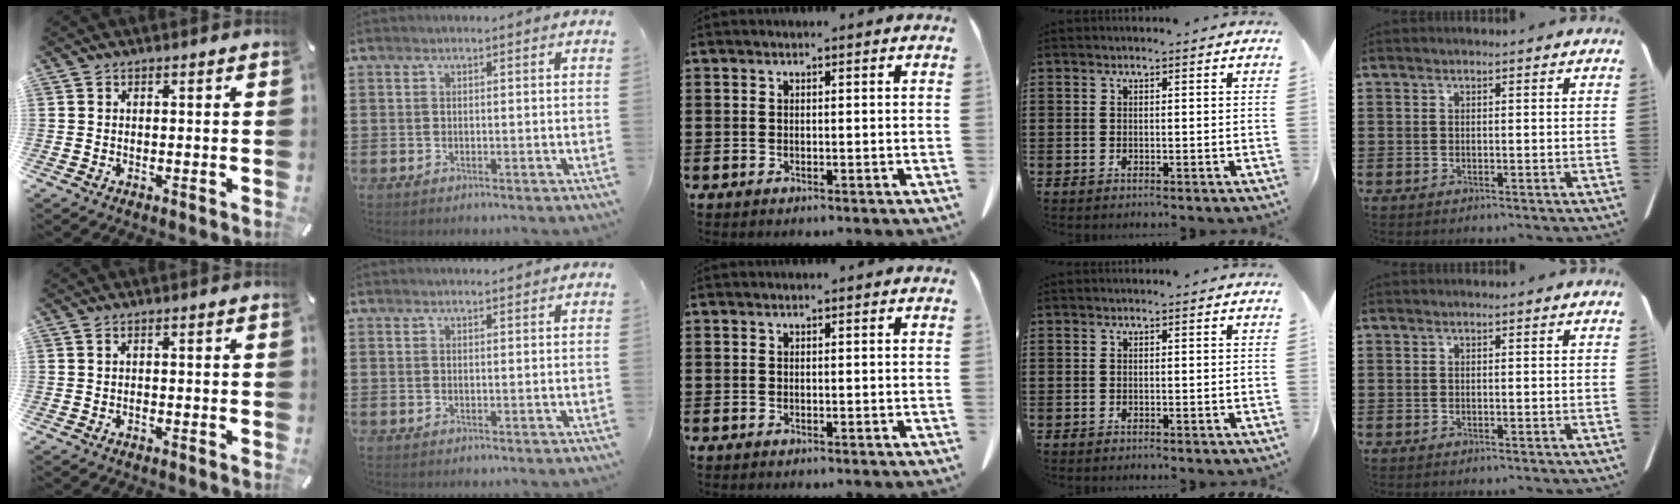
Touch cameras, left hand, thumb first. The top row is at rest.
{"thumb": {"total": 0.7, "force": [-0.3, 0.3, 0.6], "torque": [-0.014, -0.001, -0.006]}, "index": {"total": 0.9, "force": [0.9, 0.1, 0.1], "torque": [-0.003, -0.001, 0.018]}}